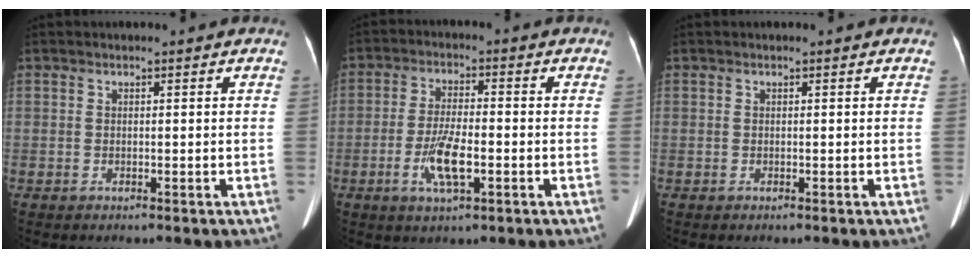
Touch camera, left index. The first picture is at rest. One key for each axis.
{"total": 6.8, "fx": -2.3, "fy": 1.6, "fz": 6.2, "tx": -0.126, "ty": -0.002, "tz": -0.041}
{"total": 0.0}